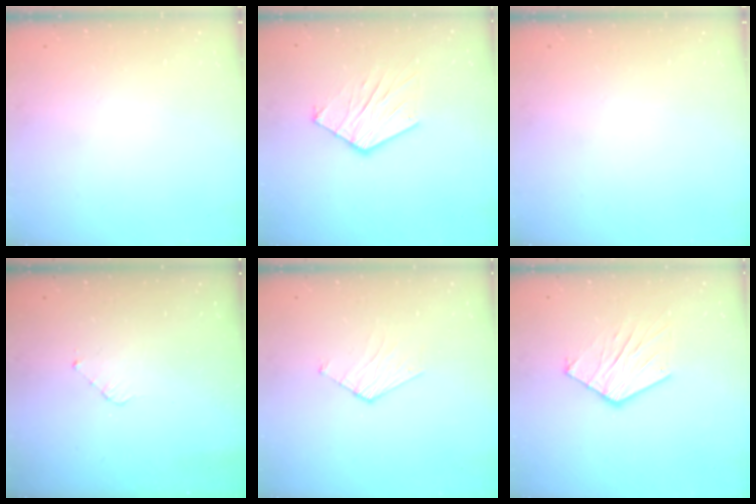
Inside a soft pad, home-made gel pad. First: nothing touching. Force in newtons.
{"total": 10.9, "press": 10.9, "slide": 0.9}
{"total": 0.0}
{"total": 3.0, "press": 2.9, "slide": 0.2}
{"total": 3.7, "press": 3.6, "slide": 0.3}
{"total": 10.9, "press": 10.9, "slide": 0.9}